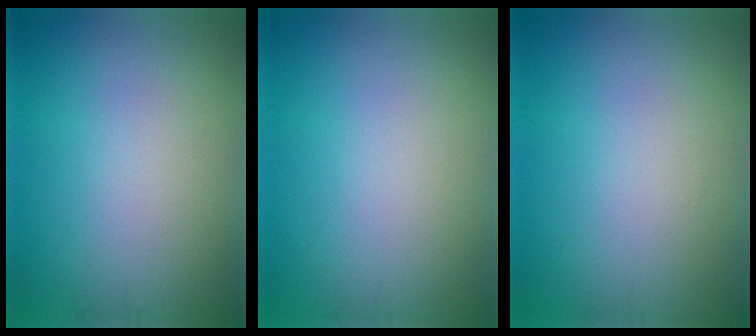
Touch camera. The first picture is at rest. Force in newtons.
{"total": 0.0}
{"total": 0.0}